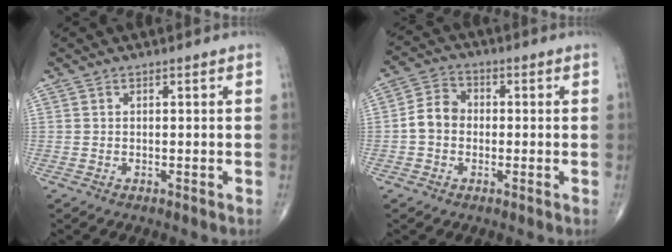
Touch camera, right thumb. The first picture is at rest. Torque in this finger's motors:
{"motor_torque": [0.71, 1.58, 0.73, -0.24, 0.05]}